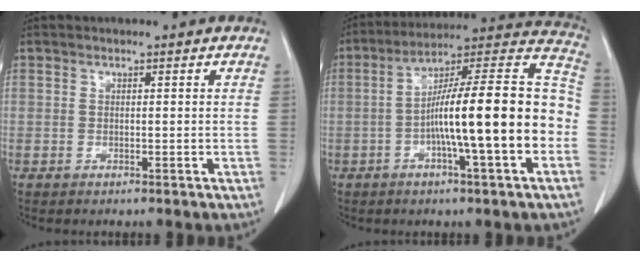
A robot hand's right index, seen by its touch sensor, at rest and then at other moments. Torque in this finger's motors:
{"motor_torque": [2.14, 0.00, 1.05, 0.21]}